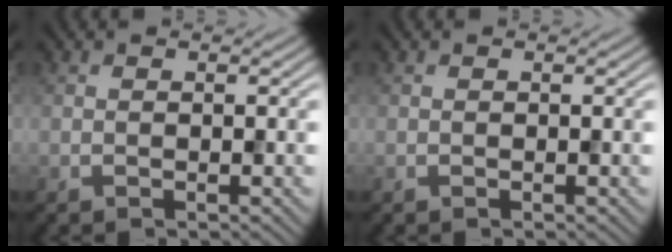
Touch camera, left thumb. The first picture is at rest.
{"total": 0.0}